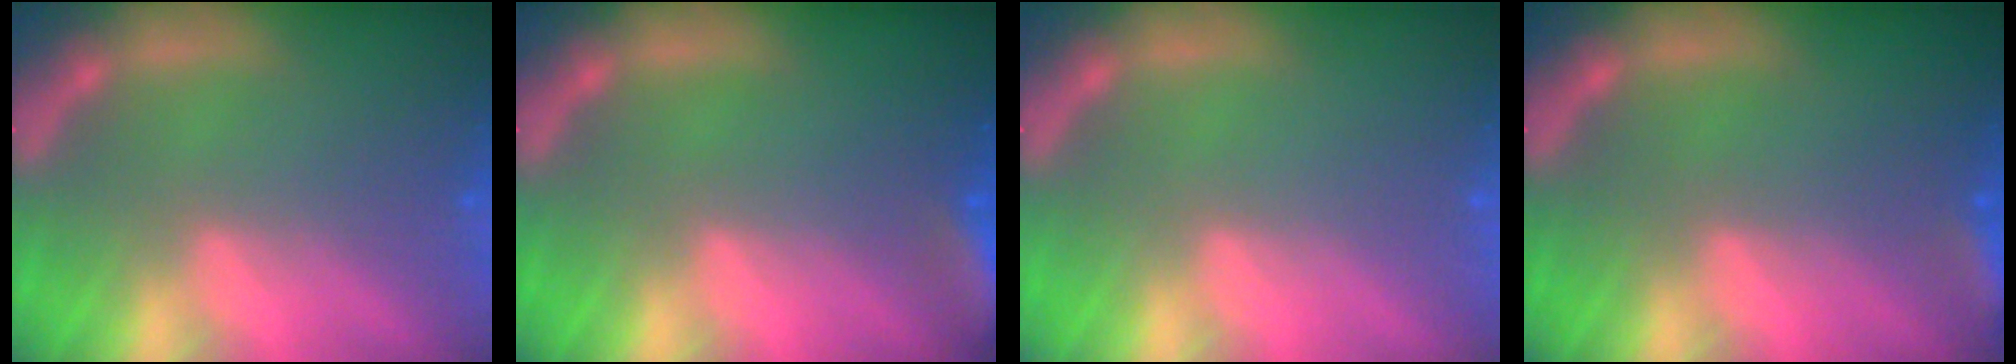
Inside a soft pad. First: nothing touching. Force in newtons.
{"total": 4.4}
{"total": 0.0}
{"total": 2.9}